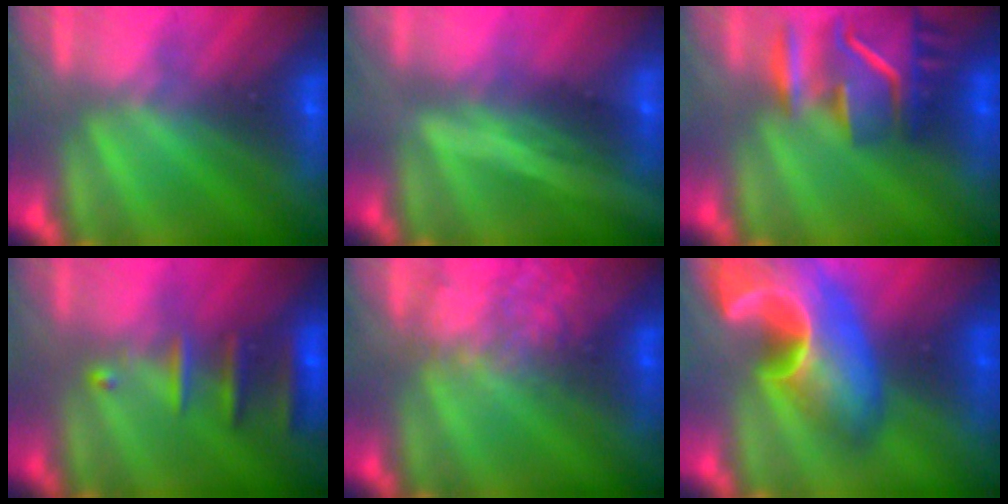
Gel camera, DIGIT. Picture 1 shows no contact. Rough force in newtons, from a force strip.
{"total": 1.9}
{"total": 9.5}
{"total": 2.5}
{"total": 2.2}
{"total": 9.6}